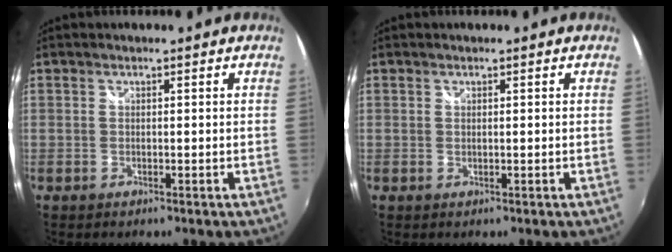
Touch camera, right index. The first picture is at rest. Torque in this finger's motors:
{"motor_torque": [0.00, 0.00, 0.00, 0.00]}